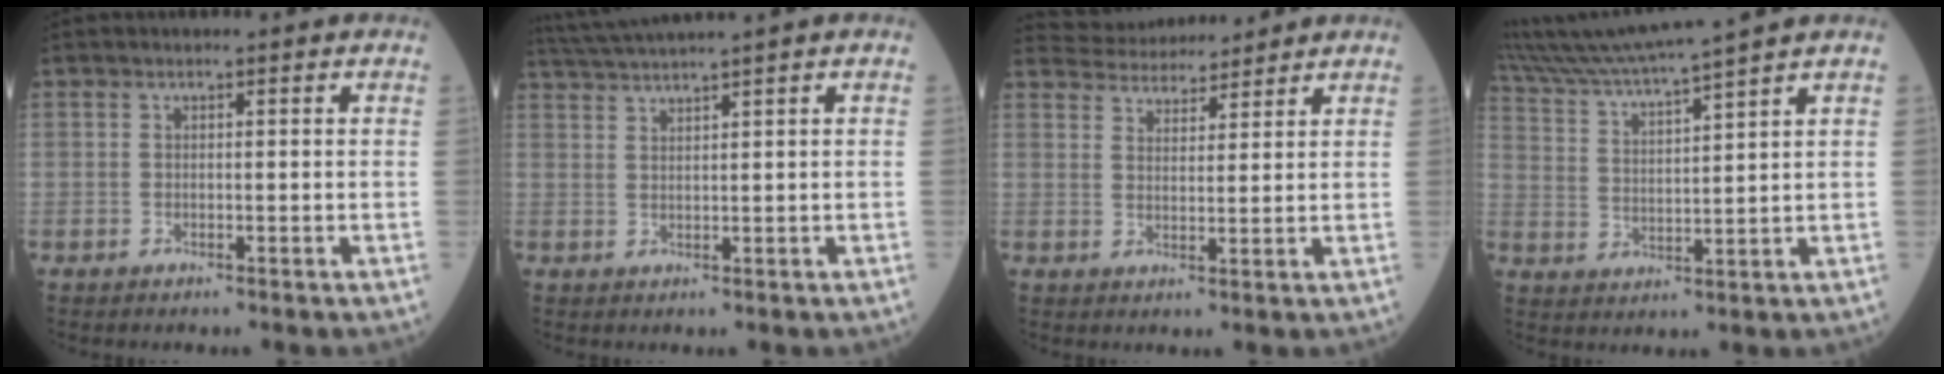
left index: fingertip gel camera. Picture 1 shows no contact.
{"total": 5.5, "force": [4.7, -1.8, 2.3], "torque": [-0.047, 0.015, 0.091]}
{"total": 7.7, "force": [7.5, 1.1, 1.0], "torque": [-0.024, 0.024, 0.119]}
{"total": 11.8, "force": [10.4, -2.3, 5.1], "torque": [-0.101, 0.007, 0.180]}